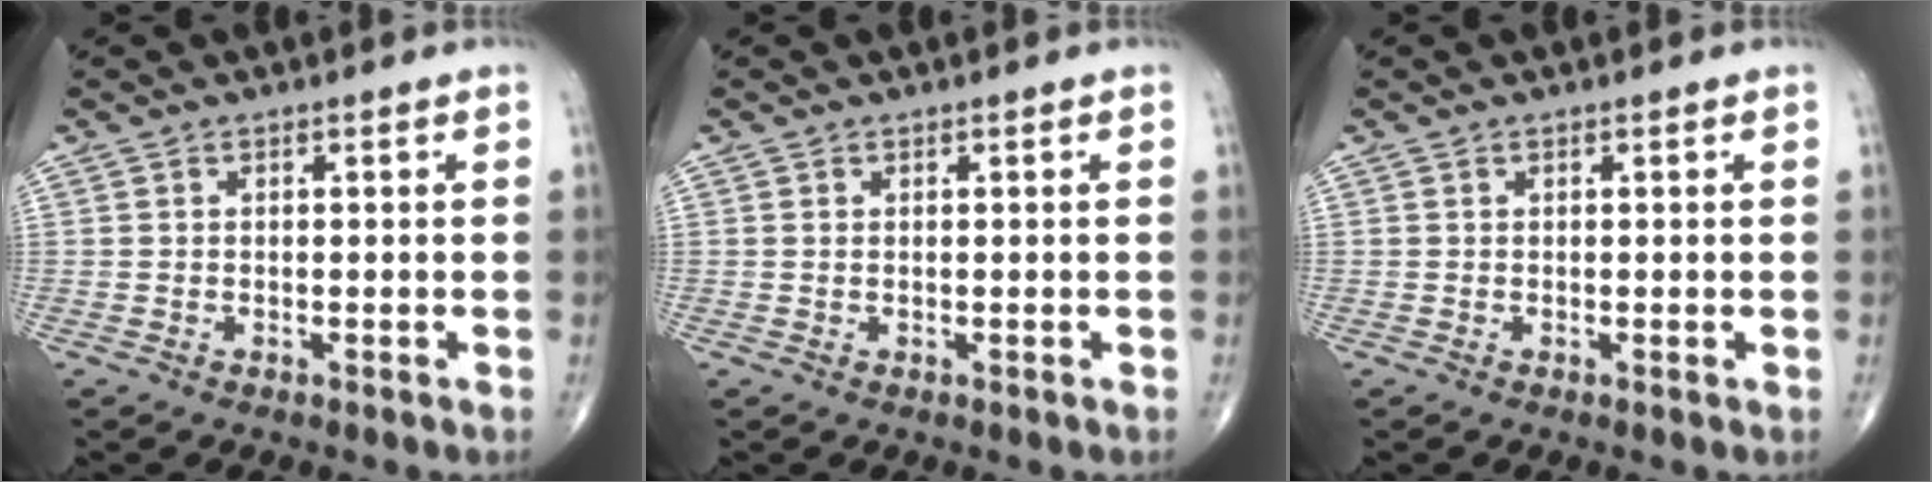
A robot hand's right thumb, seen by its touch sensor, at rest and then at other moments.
{"total": 0.0}
{"total": 0.0}